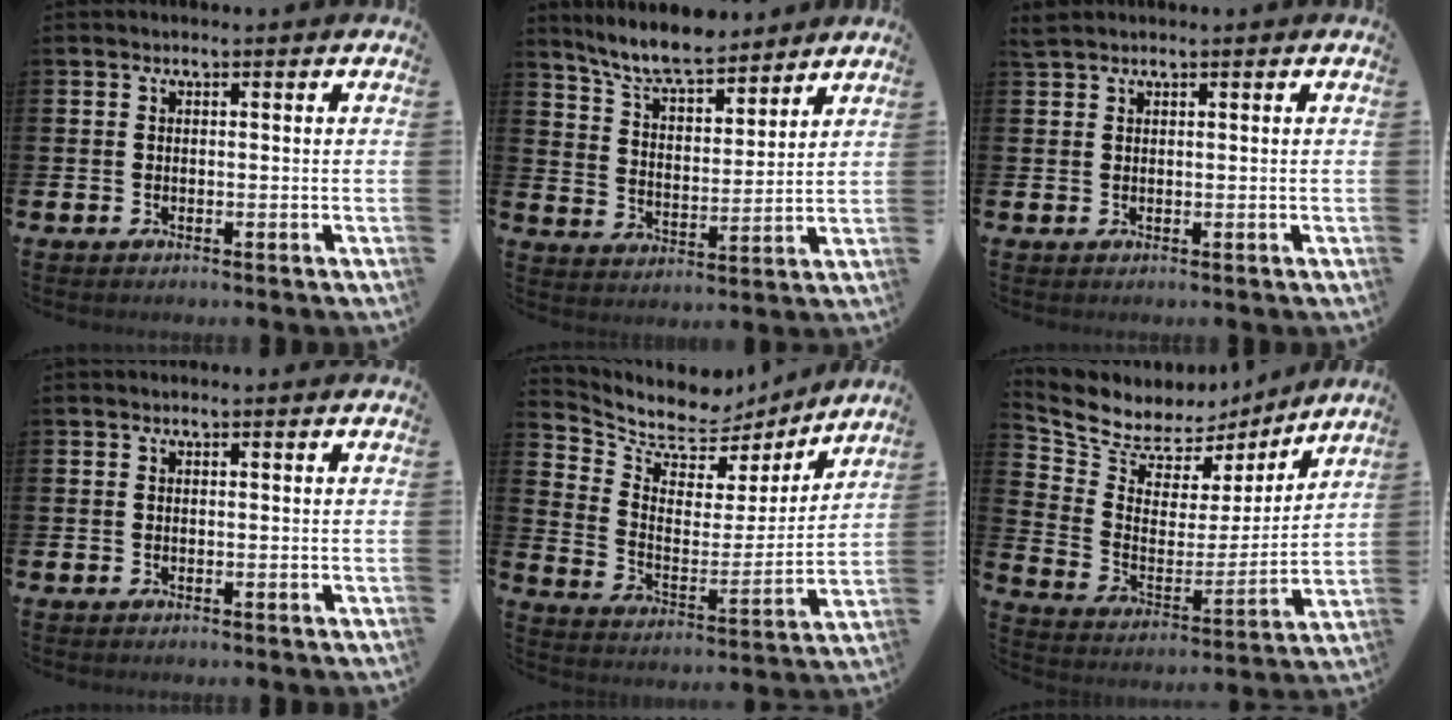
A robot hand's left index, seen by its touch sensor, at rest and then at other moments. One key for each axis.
{"total": 7.7, "fx": 7.2, "fy": 1.3, "fz": 2.4, "tx": -0.068, "ty": -0.041, "tz": 0.128}
{"total": 1.0, "fx": 1.0, "fy": 0.2, "fz": 0.1, "tx": 0.000, "ty": 0.000, "tz": 0.018}
{"total": 0.0}
{"total": 6.7, "fx": 6.0, "fy": 3.0, "fz": 0.6, "tx": -0.058, "ty": -0.051, "tz": 0.102}
{"total": 7.5, "fx": 6.8, "fy": 3.0, "fz": 0.2, "tx": -0.057, "ty": -0.054, "tz": 0.119}